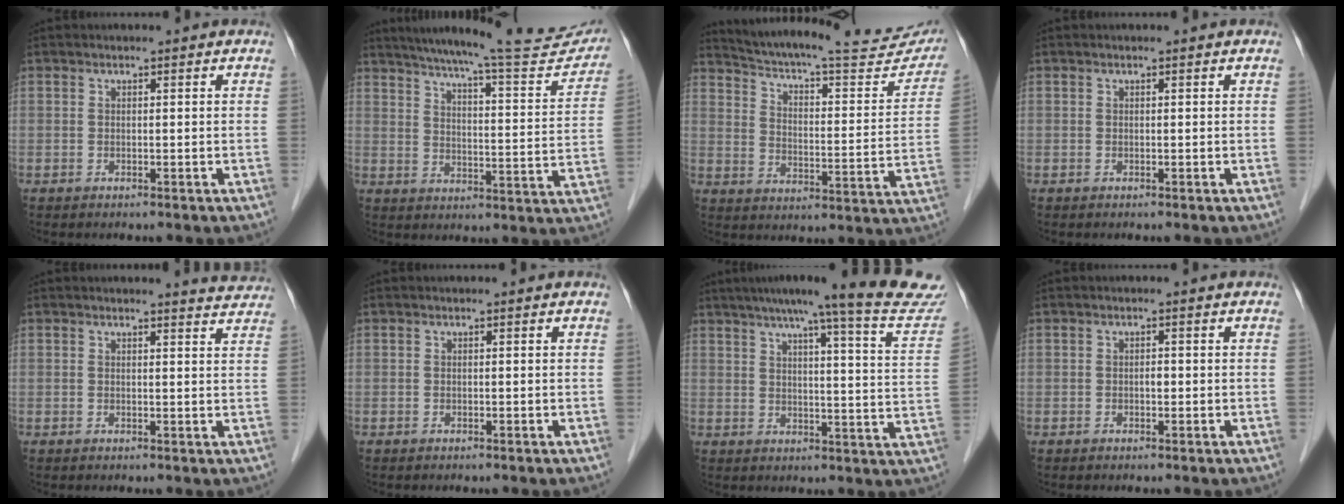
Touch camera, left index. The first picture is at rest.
{"total": 22.2, "force": [20.2, 1.7, 9.1], "torque": [-0.135, -0.043, 0.259]}
{"total": 27.2, "force": [24.6, 4.5, 10.6], "torque": [-0.163, -0.049, 0.316]}
{"total": 0.0}
{"total": 4.0, "force": [4.0, 0.0, 0.3], "torque": [-0.008, -0.019, 0.027]}
{"total": 0.0}
{"total": 20.7, "force": [18.1, -0.2, 10.1], "torque": [-0.138, -0.038, 0.213]}
{"total": 0.8, "force": [-0.1, 0.4, 0.6], "torque": [-0.009, 0.002, -0.004]}